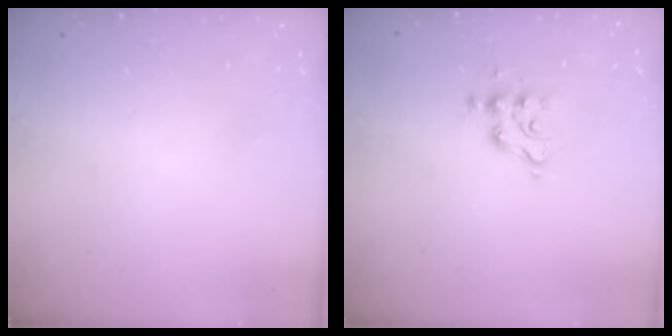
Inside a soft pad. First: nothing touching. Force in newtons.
{"total": 5.5, "press": 5.5, "slide": 0.3}